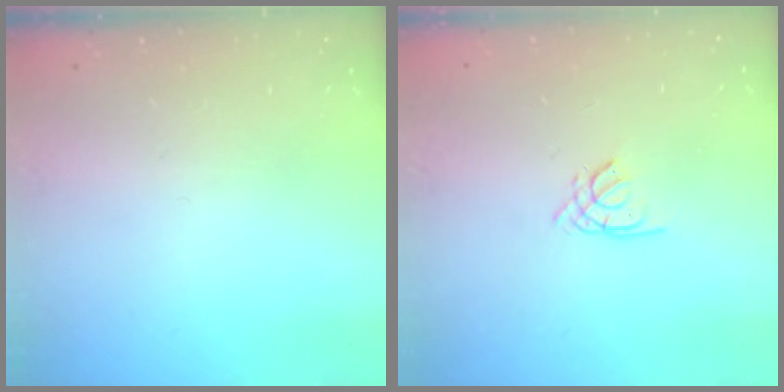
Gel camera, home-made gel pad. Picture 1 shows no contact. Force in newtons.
{"total": 1.3, "press": 1.3, "slide": 0.4}